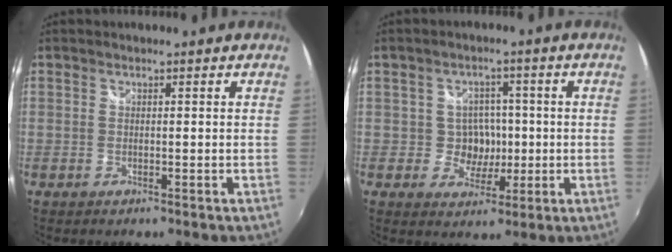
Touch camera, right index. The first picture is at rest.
{"total": 5.1, "force": [-0.6, 4.9, 1.6], "torque": [-0.032, 0.014, -0.004]}